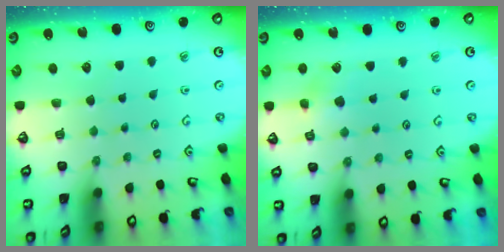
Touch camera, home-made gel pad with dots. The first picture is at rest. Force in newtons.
{"total": 7.6, "press": 7.5, "slide": 0.5}